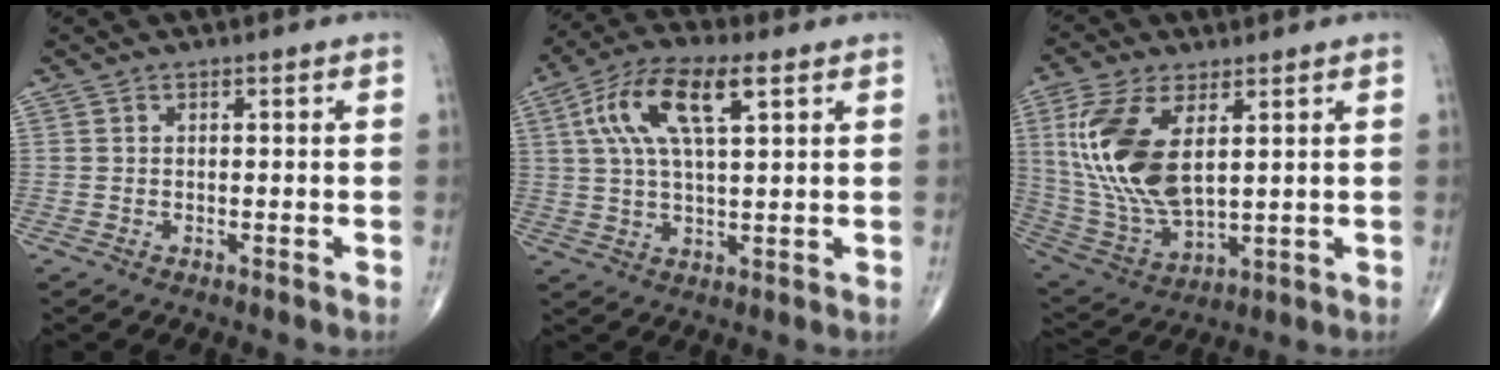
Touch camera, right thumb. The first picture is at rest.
{"total": 13.2, "force": [4.7, 4.8, 11.3], "torque": [-0.226, 0.013, 0.082]}
{"total": 17.0, "force": [4.2, 8.2, 14.2], "torque": [-0.303, -0.020, 0.093]}